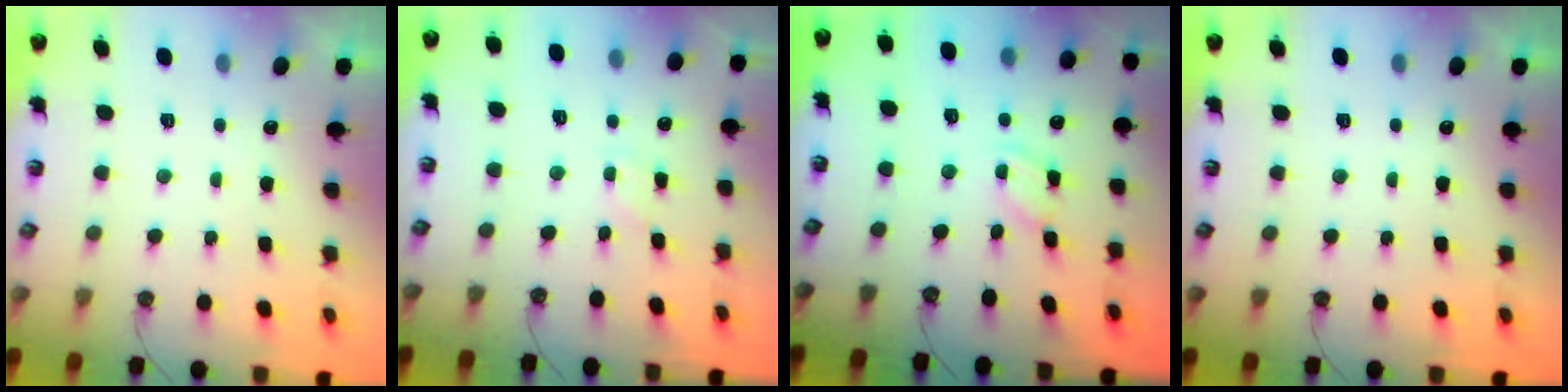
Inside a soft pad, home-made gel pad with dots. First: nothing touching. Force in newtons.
{"total": 2.2, "press": 2.1, "slide": 0.3}
{"total": 2.5, "press": 2.5, "slide": 0.1}
{"total": 0.0}